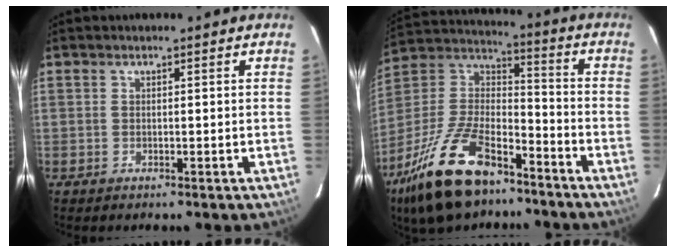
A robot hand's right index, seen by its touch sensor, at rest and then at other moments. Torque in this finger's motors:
{"motor_torque": [1.08, -1.06, 0.91, 0.21]}